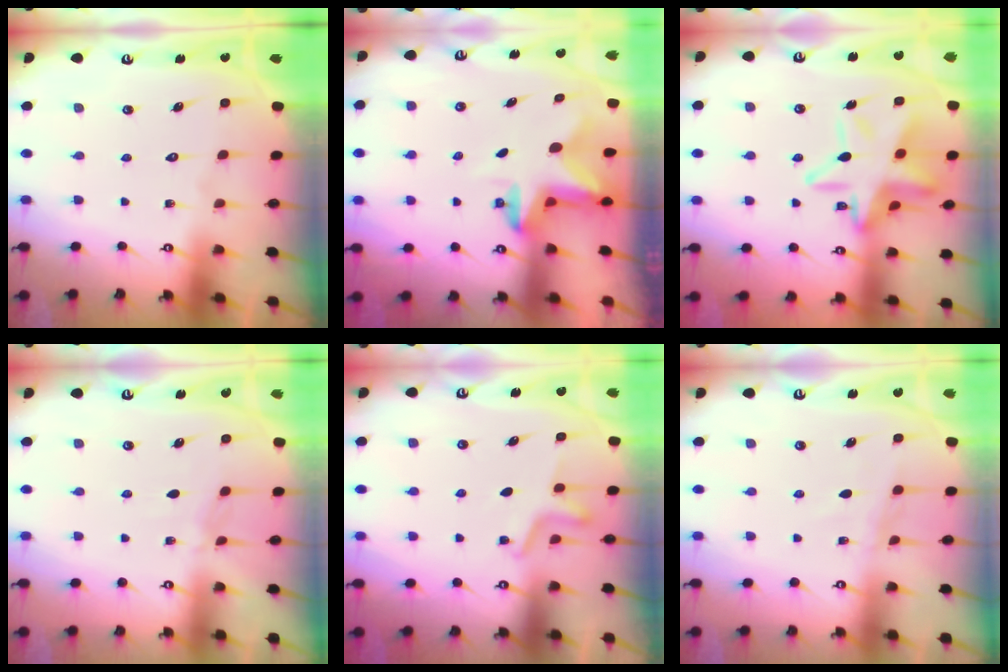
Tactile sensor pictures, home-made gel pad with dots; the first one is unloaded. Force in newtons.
{"total": 2.3, "press": 2.3, "slide": 0.4}
{"total": 16.9, "press": 16.8, "slide": 1.5}
{"total": 3.1, "press": 3.0, "slide": 0.5}
{"total": 3.4, "press": 3.3, "slide": 0.5}
{"total": 5.4, "press": 5.4, "slide": 0.6}